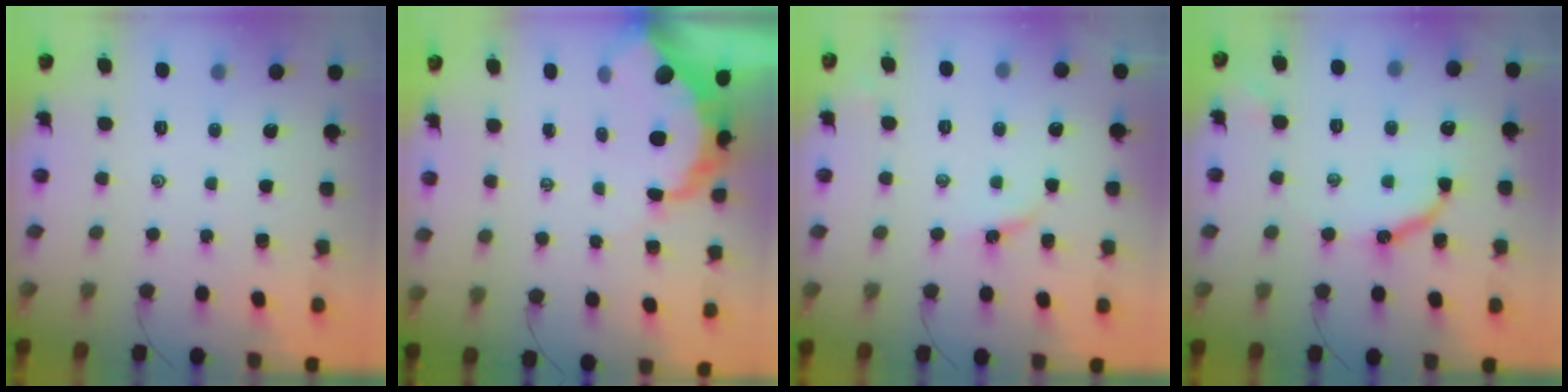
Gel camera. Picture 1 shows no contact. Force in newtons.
{"total": 8.7, "press": 8.7, "slide": 1.0}
{"total": 3.7, "press": 3.7, "slide": 0.5}
{"total": 9.9, "press": 9.9, "slide": 1.1}